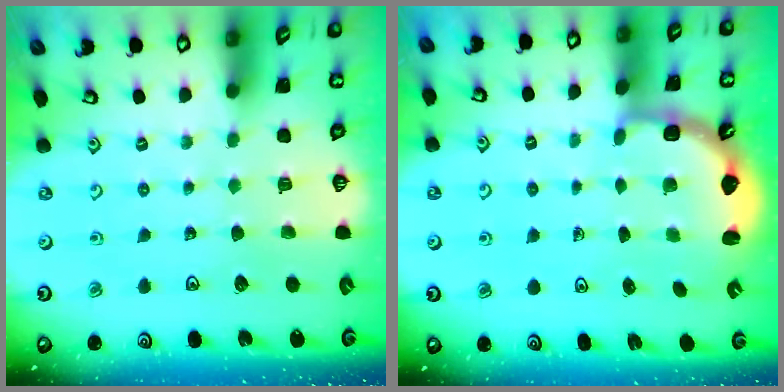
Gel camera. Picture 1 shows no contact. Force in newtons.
{"total": 3.1, "press": 2.5, "slide": 1.8}